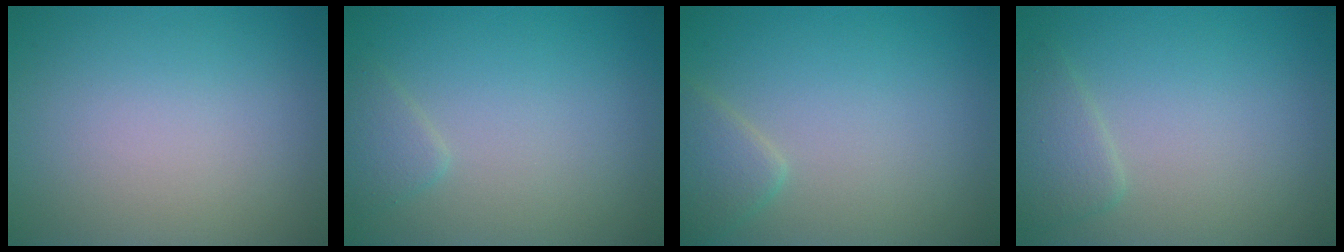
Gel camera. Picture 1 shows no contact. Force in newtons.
{"total": 1.3, "press": 1.3, "slide": 0.1}
{"total": 2.1, "press": 2.1, "slide": 0.1}
{"total": 1.9, "press": 1.9, "slide": 0.1}